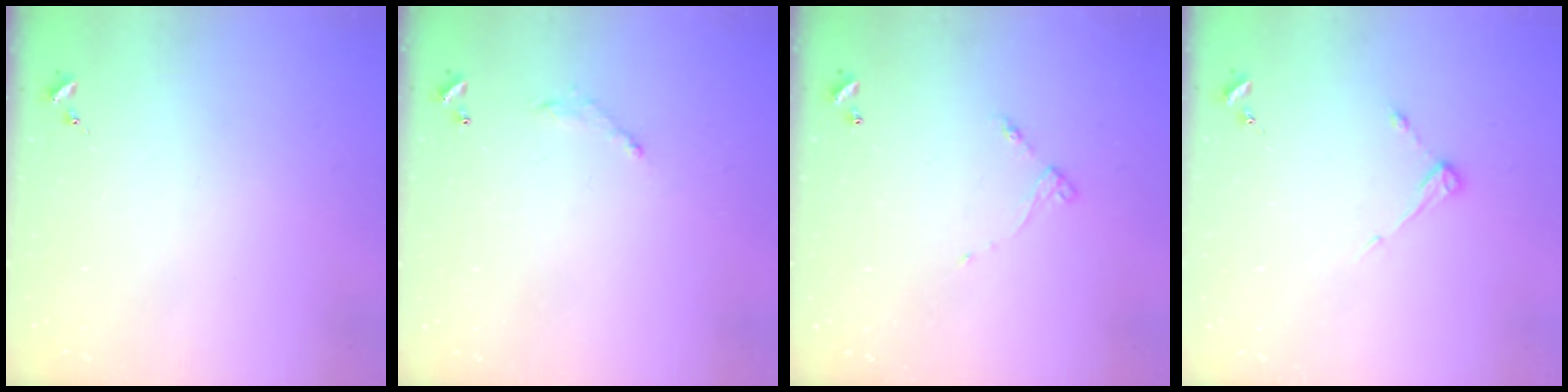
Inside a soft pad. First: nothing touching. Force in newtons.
{"total": 6.2, "press": 6.2, "slide": 0.4}
{"total": 4.2, "press": 4.2, "slide": 0.2}
{"total": 4.7, "press": 4.7, "slide": 0.4}